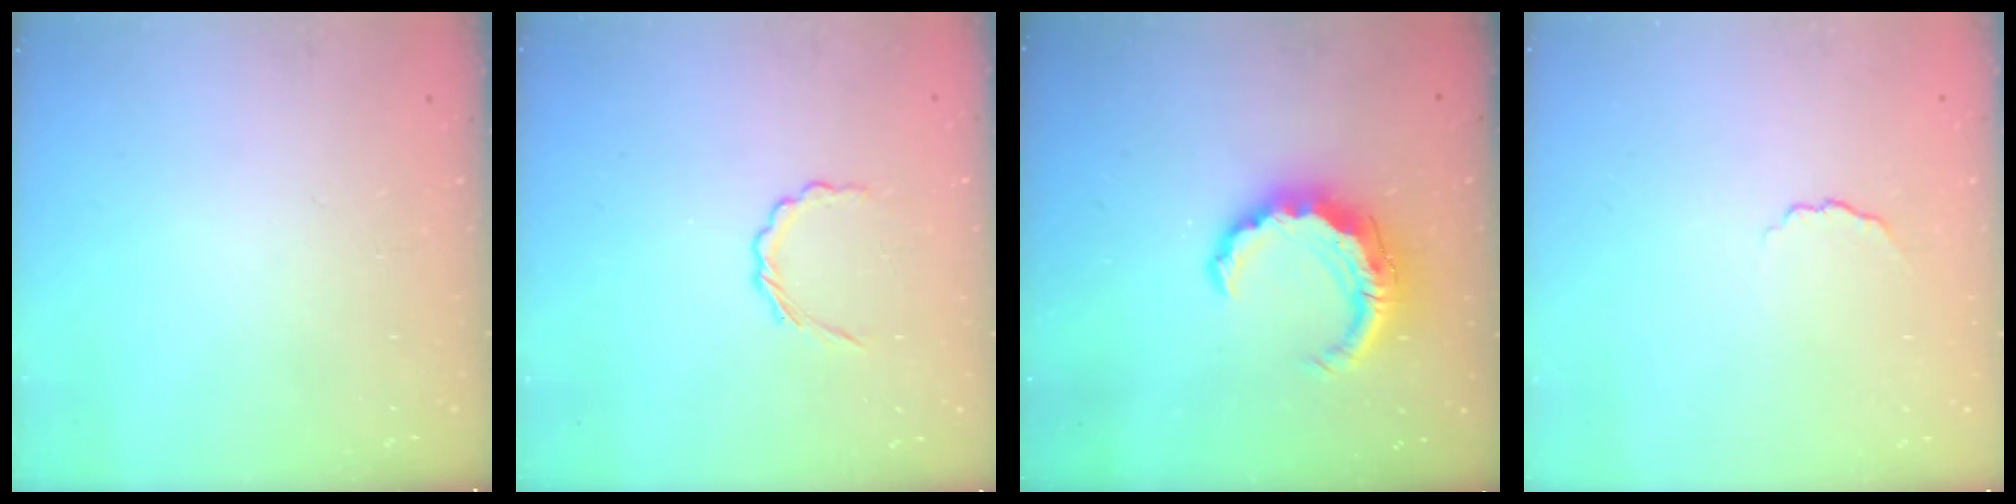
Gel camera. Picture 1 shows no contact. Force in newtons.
{"total": 3.5, "press": 3.3, "slide": 1.2}
{"total": 10.0, "press": 9.9, "slide": 1.3}
{"total": 3.4, "press": 3.3, "slide": 0.8}